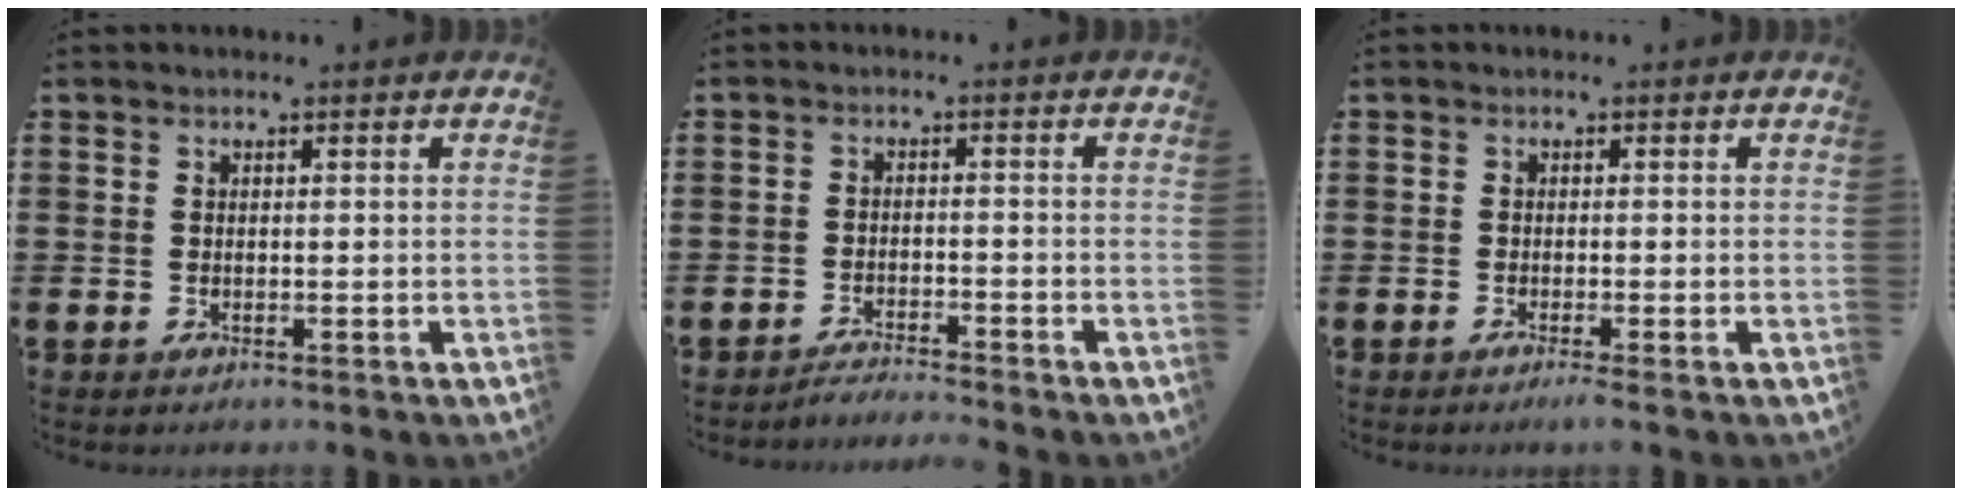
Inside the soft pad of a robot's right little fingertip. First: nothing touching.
{"total": 2.1, "force": [-2.0, -0.3, 0.1], "torque": [-0.003, 0.004, -0.043]}
{"total": 1.0, "force": [-0.6, 0.0, 0.9], "torque": [-0.013, -0.004, -0.010]}